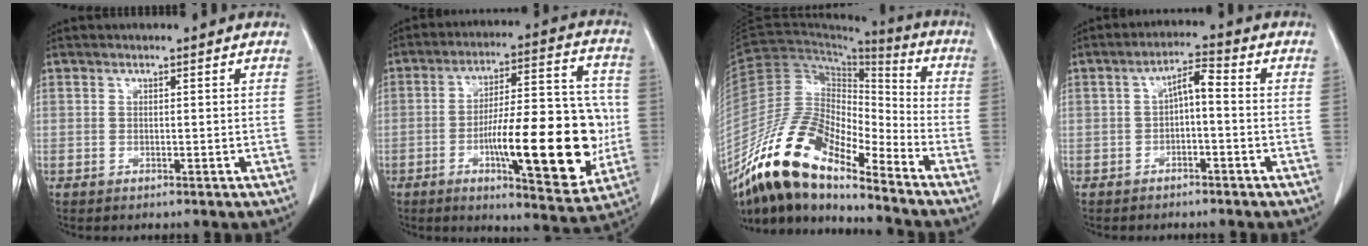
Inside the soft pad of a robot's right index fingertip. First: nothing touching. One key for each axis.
{"total": 20.1, "fx": -4.1, "fy": 4.8, "fz": 19.1, "tx": -0.276, "ty": 0.011, "tz": -0.053}
{"total": 17.3, "fx": -13.4, "fy": 4.8, "fz": 9.9, "tx": -0.188, "ty": 0.018, "tz": -0.249}
{"total": 3.9, "fx": -0.2, "fy": 1.1, "fz": 3.7, "tx": -0.062, "ty": 0.020, "tz": -0.005}